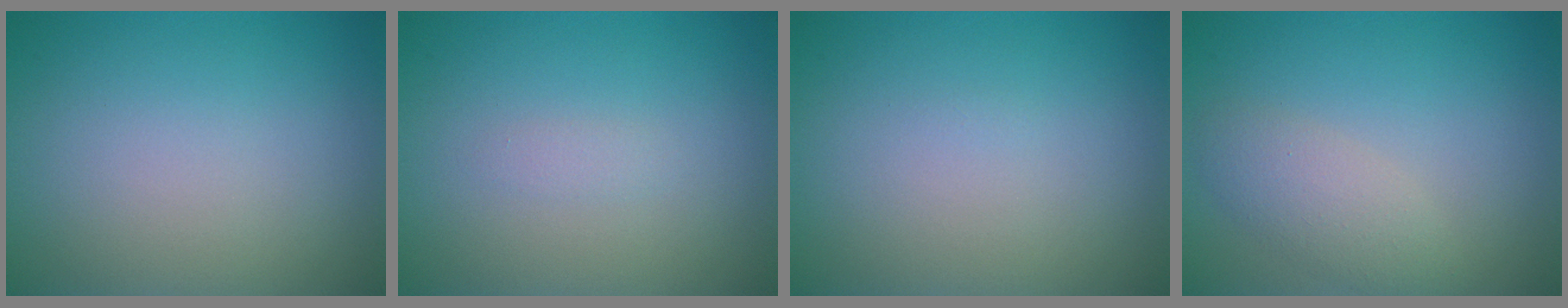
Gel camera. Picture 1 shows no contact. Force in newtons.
{"total": 0.7, "press": 0.7, "slide": 0.1}
{"total": 0.0}
{"total": 2.6, "press": 2.6, "slide": 0.2}